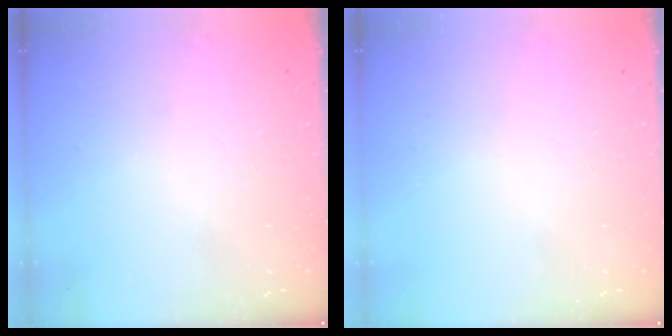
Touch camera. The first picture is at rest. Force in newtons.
{"total": 0.0}